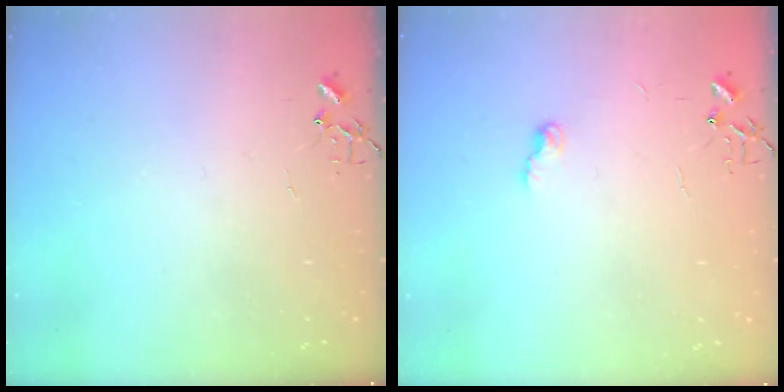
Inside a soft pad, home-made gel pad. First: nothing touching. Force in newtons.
{"total": 5.0, "press": 4.9, "slide": 0.7}